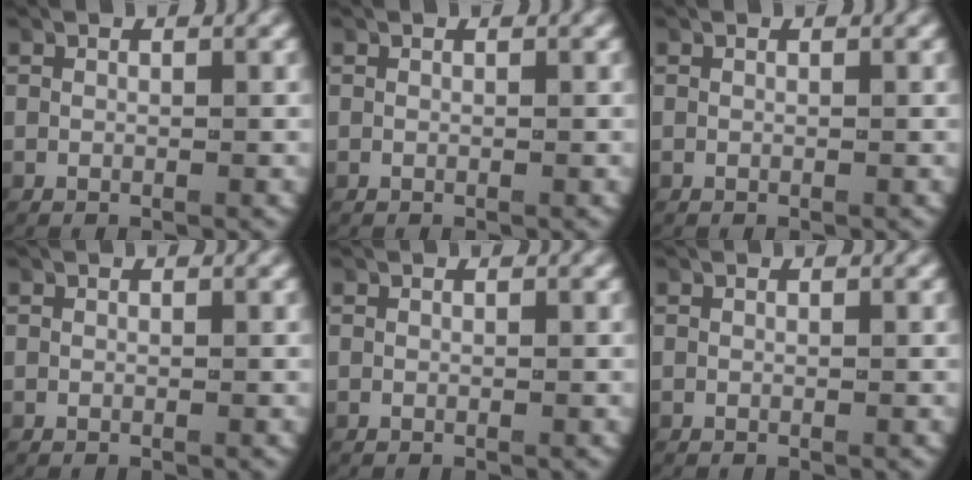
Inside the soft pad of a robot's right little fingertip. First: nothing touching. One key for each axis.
{"total": 0.0}
{"total": 0.0}
{"total": 0.0}
{"total": 0.0}
{"total": 0.0}